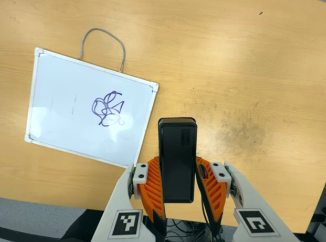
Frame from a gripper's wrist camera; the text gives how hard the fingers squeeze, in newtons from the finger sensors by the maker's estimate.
{"total": 4.0, "left": 2.6, "right": 5.3}